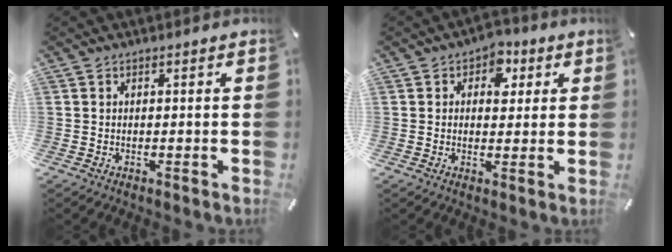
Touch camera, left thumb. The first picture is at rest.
{"total": 5.6, "force": [1.5, 4.5, 3.0], "torque": [-0.021, -0.006, 0.015]}